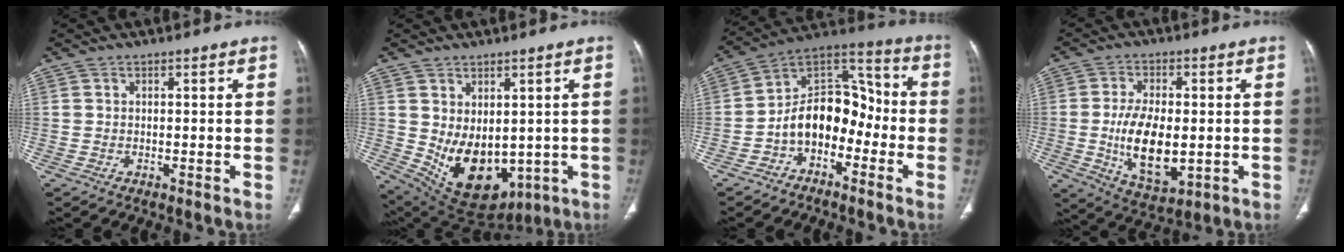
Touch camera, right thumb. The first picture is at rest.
{"total": 13.8, "force": [-0.7, 9.1, 10.3], "torque": [-0.138, -0.017, 0.031]}
{"total": 13.3, "force": [-4.4, 9.1, 8.7], "torque": [-0.106, 0.079, -0.086]}
{"total": 12.7, "force": [-1.4, 6.6, 10.7], "torque": [-0.182, -0.011, -0.012]}